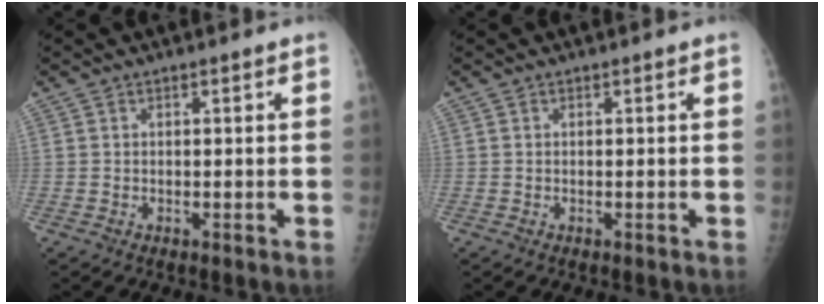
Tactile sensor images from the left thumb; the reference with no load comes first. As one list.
[{"total": 0.0}]